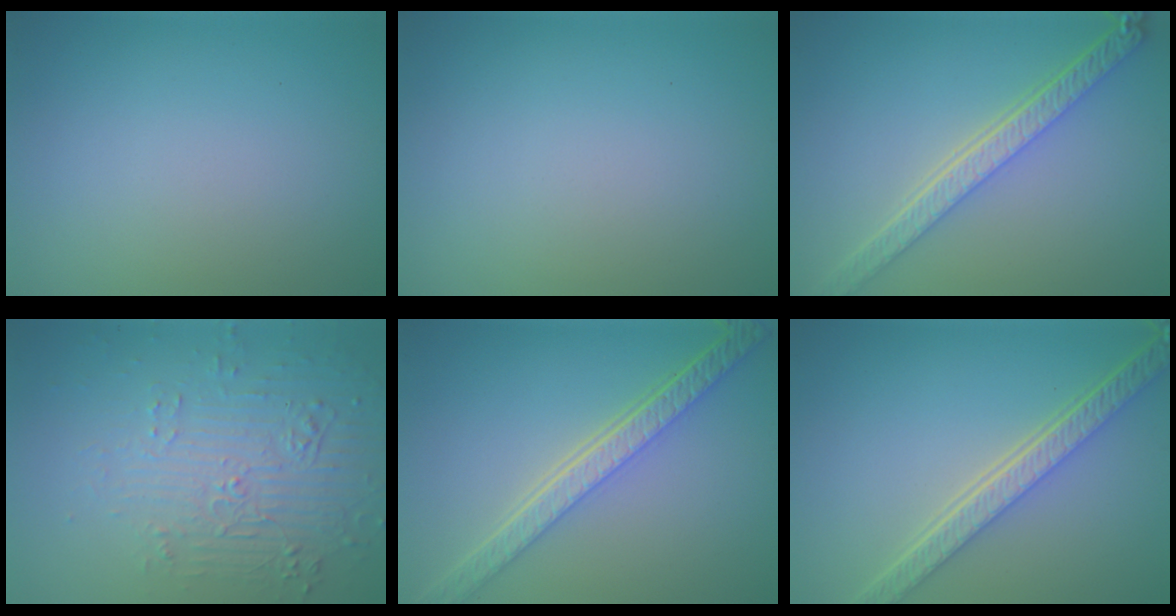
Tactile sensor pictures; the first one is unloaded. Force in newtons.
{"total": 0.0}
{"total": 5.1, "press": 4.0, "slide": 3.1}
{"total": 6.0, "press": 3.6, "slide": 4.8}
{"total": 5.6, "press": 4.4, "slide": 3.5}
{"total": 5.6, "press": 4.2, "slide": 3.6}